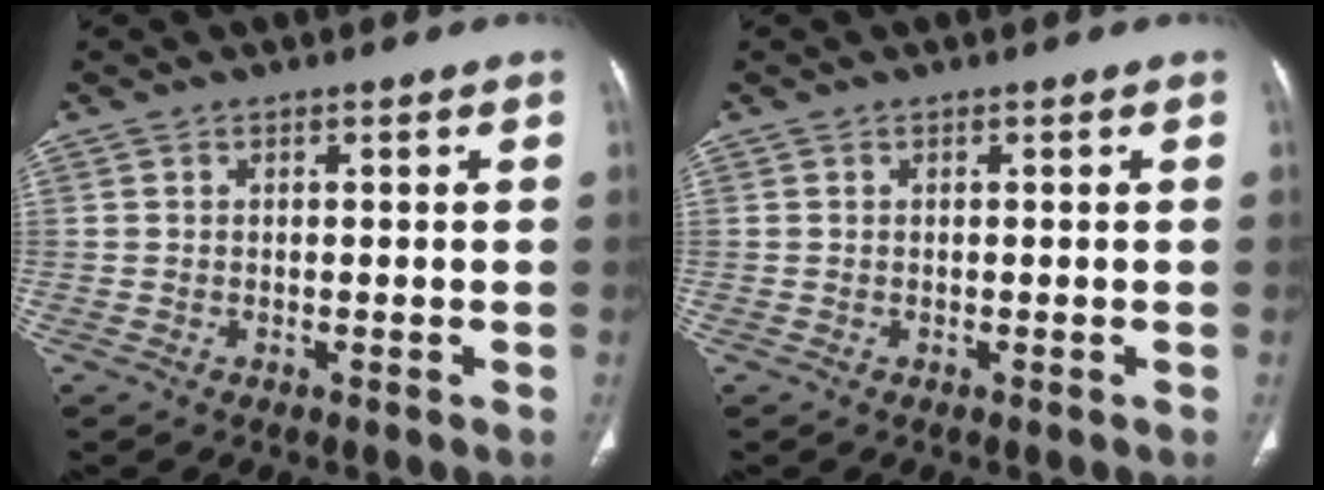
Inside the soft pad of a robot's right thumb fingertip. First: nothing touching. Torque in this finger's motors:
{"motor_torque": [-0.52, 0.52, 0.20, 0.20, 0.05]}